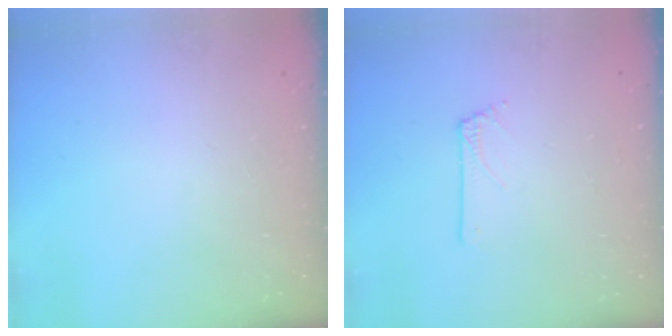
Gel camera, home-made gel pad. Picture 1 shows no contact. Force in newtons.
{"total": 0.0}